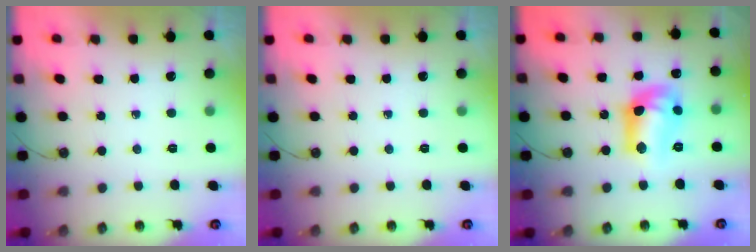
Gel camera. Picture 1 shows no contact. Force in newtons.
{"total": 0.0}
{"total": 14.2, "press": 13.6, "slide": 4.0}